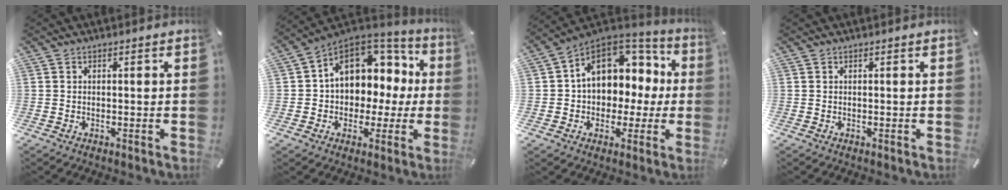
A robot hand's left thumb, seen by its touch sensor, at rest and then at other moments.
{"total": 11.7, "force": [3.9, 9.5, 5.6], "torque": [-0.092, -0.025, 0.077]}
{"total": 12.2, "force": [3.7, 9.9, 6.2], "torque": [-0.100, -0.019, 0.074]}
{"total": 0.0}